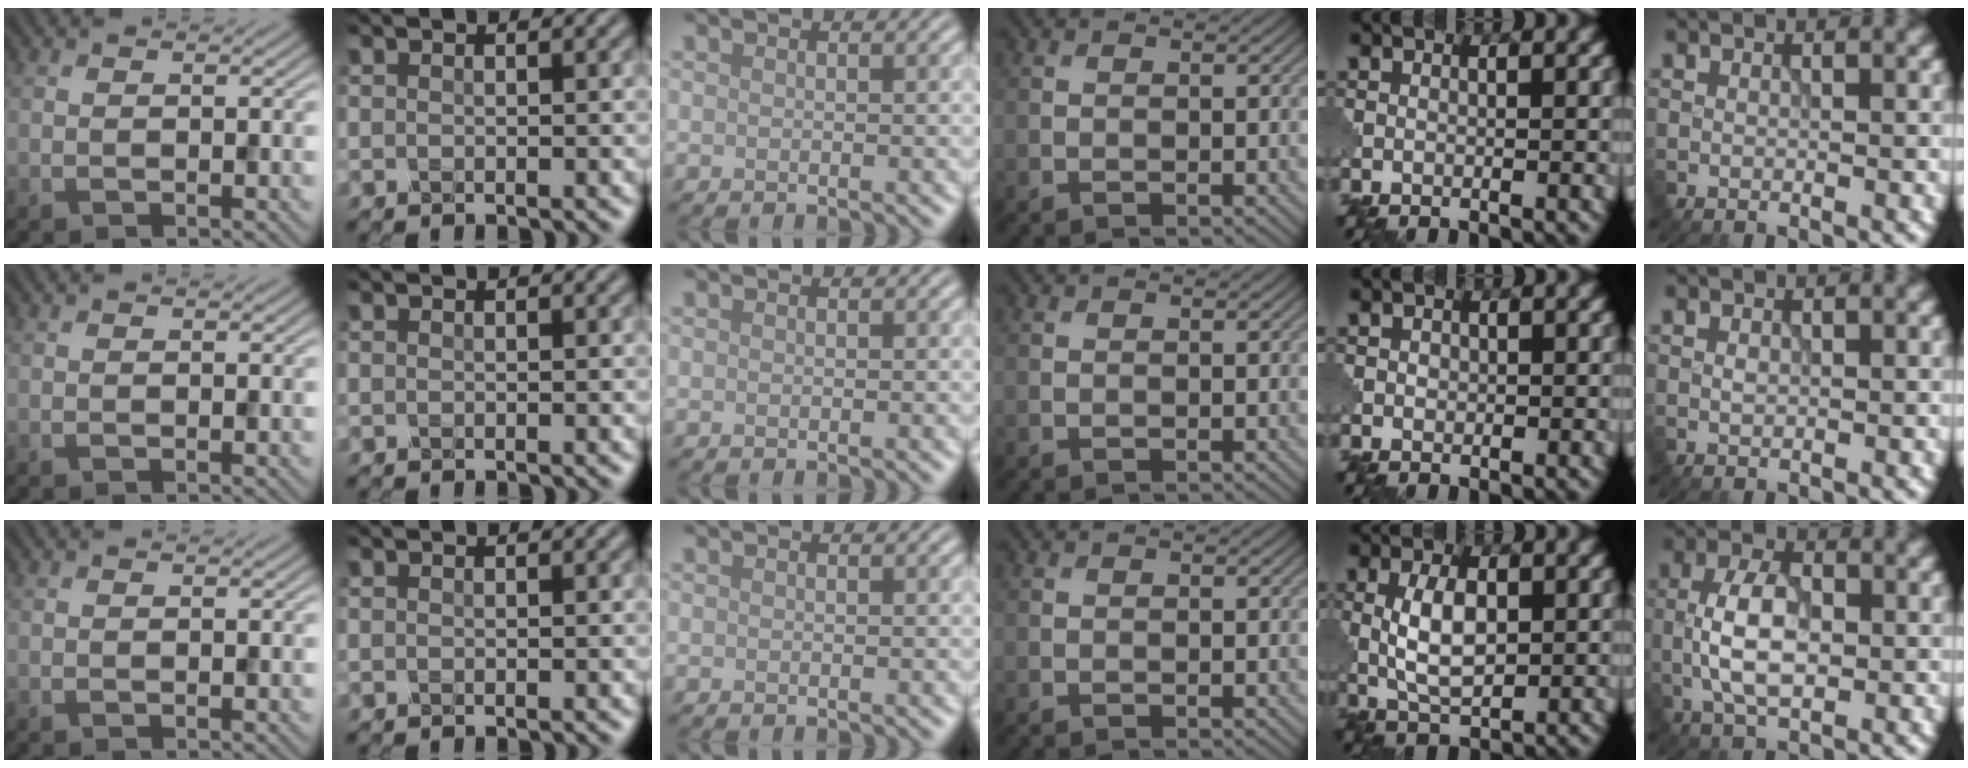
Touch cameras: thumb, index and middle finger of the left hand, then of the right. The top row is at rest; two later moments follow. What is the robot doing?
{"motion": "close", "object": "eyeshadow palette"}